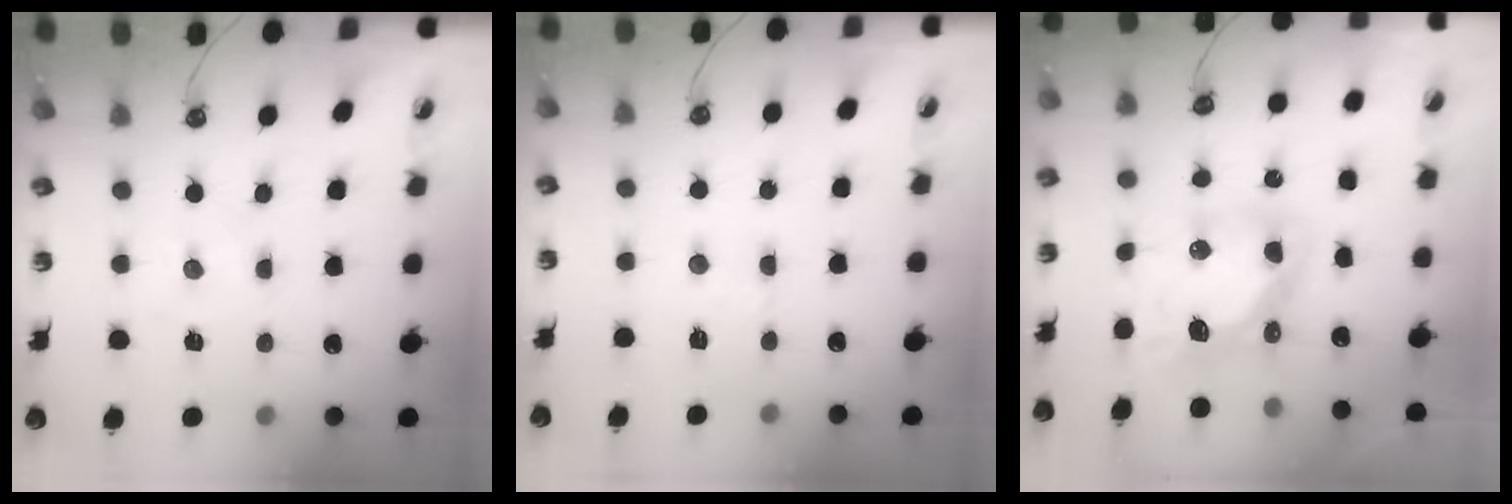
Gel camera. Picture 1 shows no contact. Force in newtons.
{"total": 3.5, "press": 3.5, "slide": 0.5}
{"total": 12.2, "press": 12.1, "slide": 1.5}